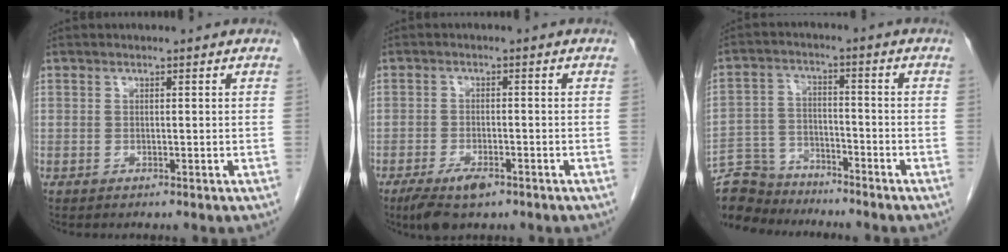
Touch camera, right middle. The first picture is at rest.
{"total": 5.5, "force": [-3.5, 1.9, 3.8], "torque": [-0.072, -0.008, -0.056]}
{"total": 10.8, "force": [-10.3, 3.3, 0.9], "torque": [-0.028, 0.011, -0.189]}